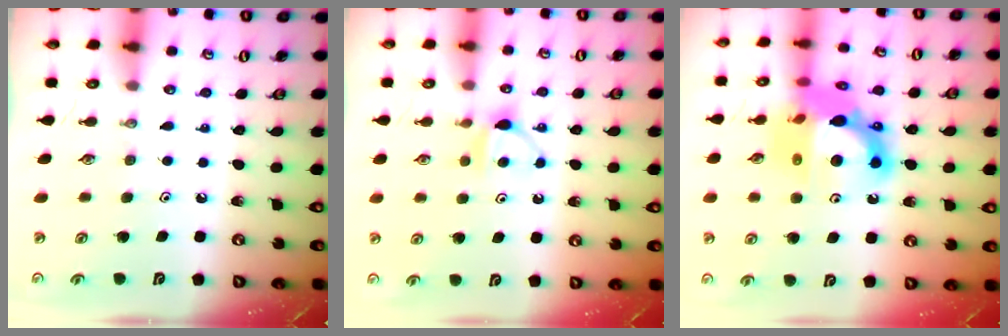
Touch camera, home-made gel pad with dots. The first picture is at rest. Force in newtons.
{"total": 6.8, "press": 6.7, "slide": 0.8}
{"total": 16.2, "press": 16.1, "slide": 1.9}